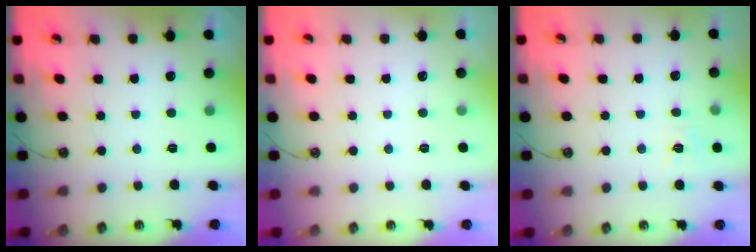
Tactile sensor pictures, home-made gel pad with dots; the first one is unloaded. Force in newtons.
{"total": 0.0}
{"total": 5.6, "press": 5.6, "slide": 0.6}